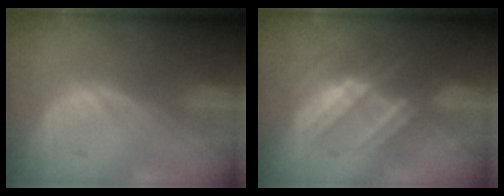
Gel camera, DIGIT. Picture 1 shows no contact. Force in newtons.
{"total": 7.4, "press": 6.9, "slide": 2.7}